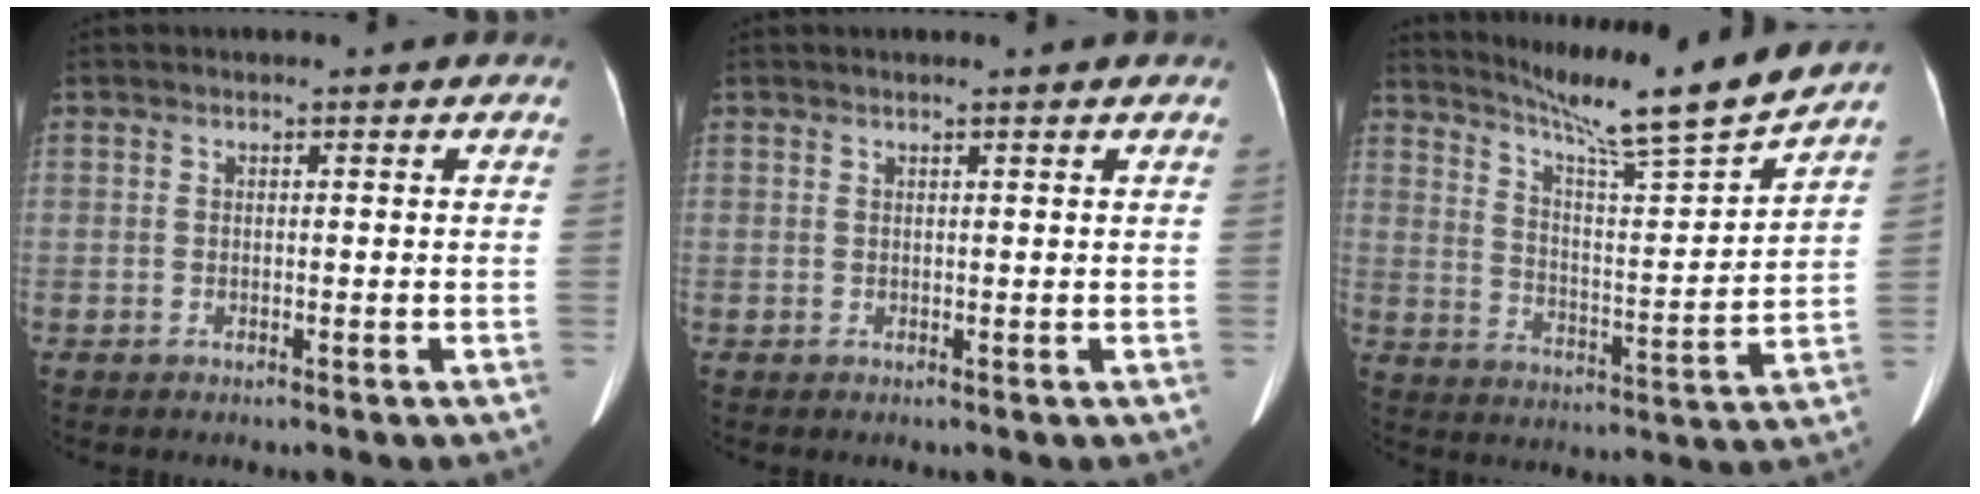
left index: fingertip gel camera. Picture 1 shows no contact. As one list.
[{"total": 1.4, "force": [1.2, -0.2, 0.7], "torque": [-0.013, 0.012, 0.018]}, {"total": 15.5, "force": [14.0, -1.8, 6.3], "torque": [-0.112, -0.027, 0.214]}]